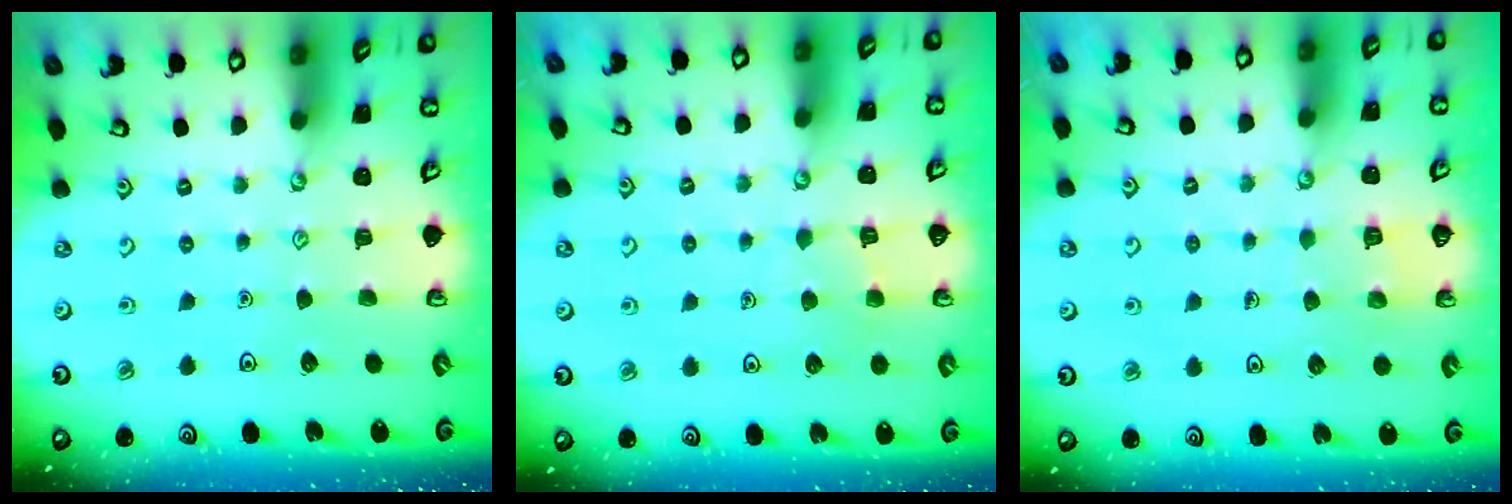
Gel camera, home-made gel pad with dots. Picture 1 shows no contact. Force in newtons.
{"total": 5.7, "press": 5.7, "slide": 0.5}
{"total": 3.0, "press": 3.0, "slide": 0.2}